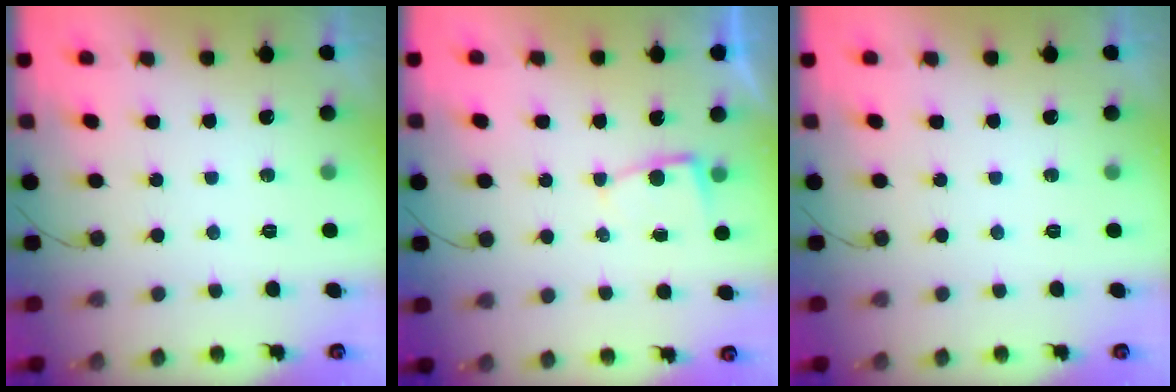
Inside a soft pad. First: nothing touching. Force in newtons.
{"total": 2.4, "press": 2.4, "slide": 0.3}
{"total": 0.0}